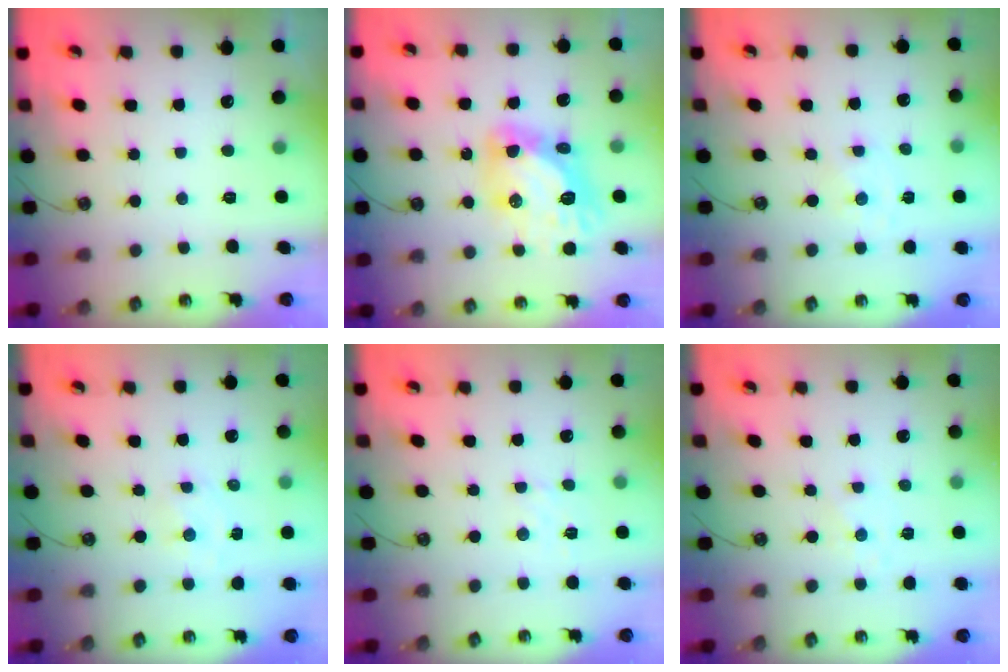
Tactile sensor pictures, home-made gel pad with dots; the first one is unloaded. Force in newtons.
{"total": 13.3, "press": 13.3, "slide": 0.9}
{"total": 0.0}
{"total": 1.8, "press": 1.8, "slide": 0.3}
{"total": 2.2, "press": 2.1, "slide": 0.5}
{"total": 1.9, "press": 1.9, "slide": 0.5}